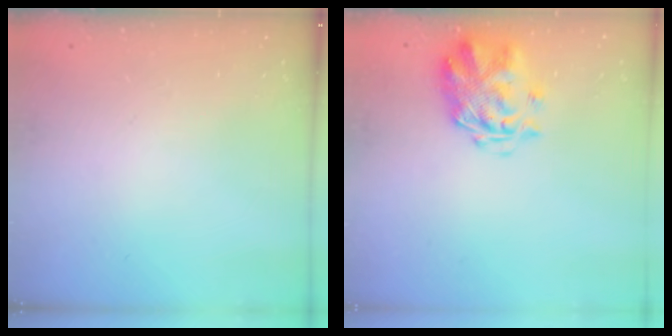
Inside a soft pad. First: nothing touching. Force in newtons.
{"total": 3.4, "press": 3.0, "slide": 1.6}